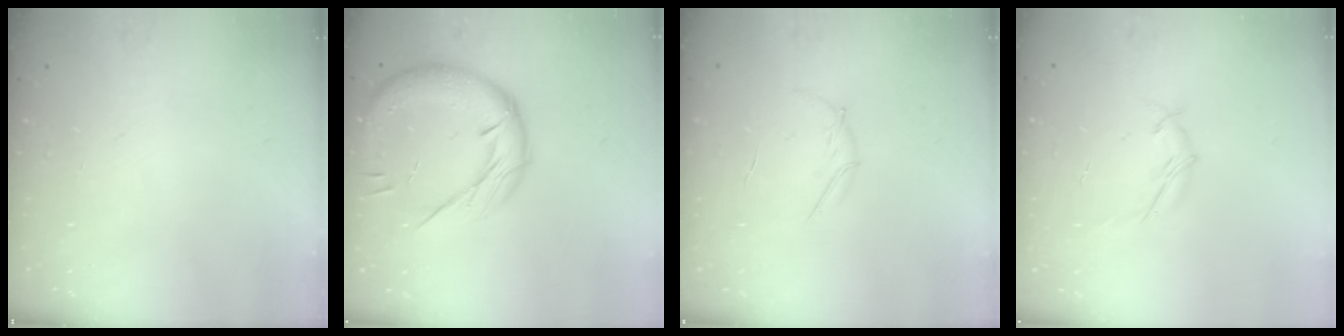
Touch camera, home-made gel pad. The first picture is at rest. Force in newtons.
{"total": 18.0, "press": 17.9, "slide": 2.2}
{"total": 4.1, "press": 4.0, "slide": 1.0}
{"total": 5.6, "press": 5.6, "slide": 0.2}